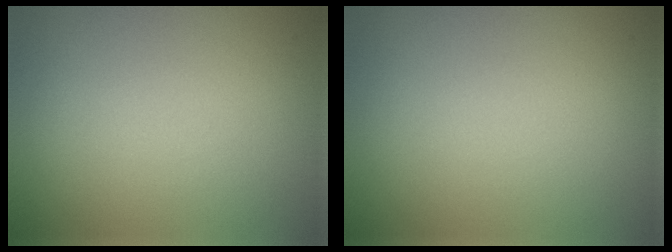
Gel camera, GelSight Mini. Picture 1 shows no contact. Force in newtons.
{"total": 0.0}